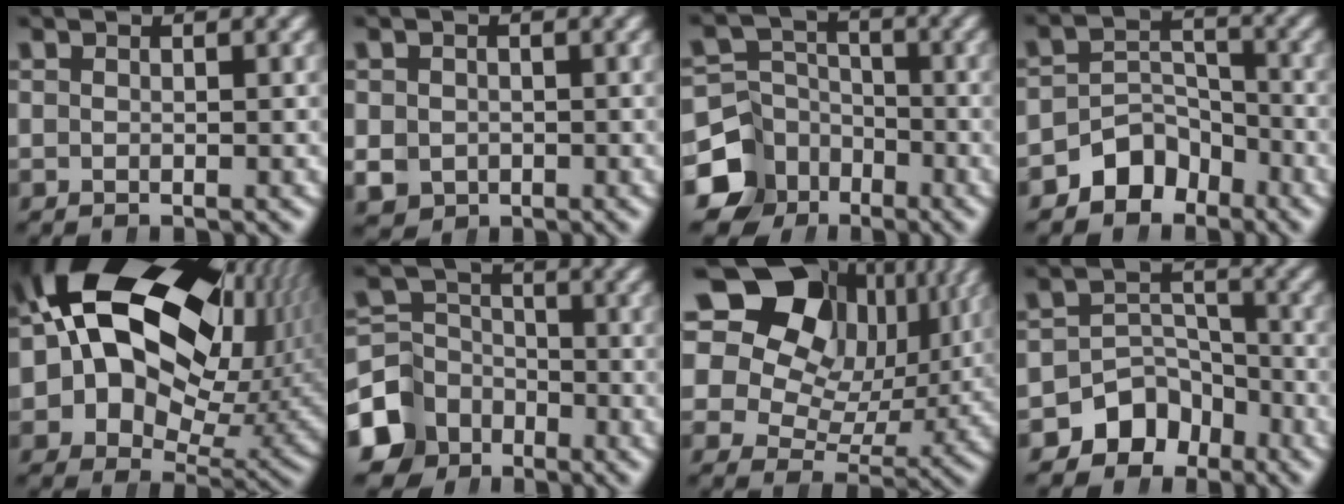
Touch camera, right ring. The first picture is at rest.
{"total": 3.7, "force": [-1.1, 3.3, 1.3], "torque": [-0.032, -0.027, -0.001]}
{"total": 9.4, "force": [-4.2, 7.8, 3.2], "torque": [-0.034, -0.038, -0.065]}
{"total": 5.5, "force": [-3.6, 3.8, 1.7], "torque": [-0.015, -0.015, -0.059]}
{"total": 25.6, "force": [3.5, 18.4, 17.5], "torque": [-0.307, -0.025, 0.054]}
{"total": 8.0, "force": [-3.4, 6.7, 2.7], "torque": [-0.033, -0.033, -0.051]}
{"total": 21.1, "force": [5.3, 15.4, 13.4], "torque": [-0.226, -0.004, 0.071]}
{"total": 7.5, "force": [-4.2, 5.8, 2.3], "torque": [-0.032, -0.021, -0.069]}